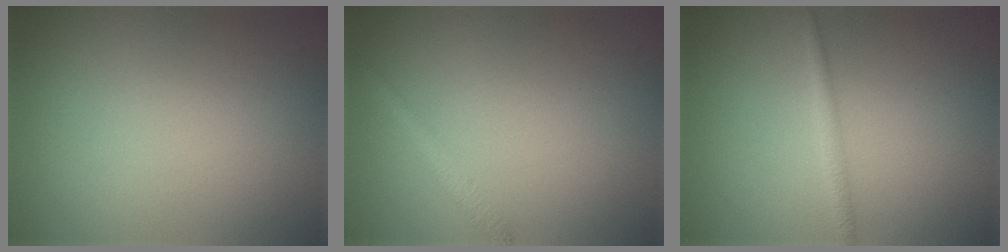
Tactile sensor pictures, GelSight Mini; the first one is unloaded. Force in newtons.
{"total": 1.5, "press": 1.5, "slide": 0.1}
{"total": 1.3, "press": 1.3, "slide": 0.0}